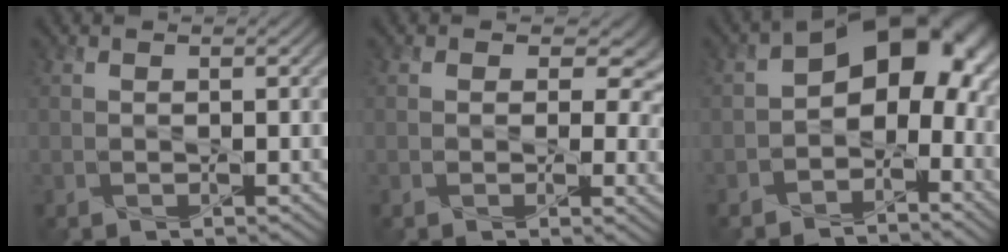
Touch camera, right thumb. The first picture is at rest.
{"total": 4.7, "force": [0.8, 3.6, 2.9], "torque": [-0.036, -0.011, 0.003]}
{"total": 11.2, "force": [-1.7, 7.4, 8.2], "torque": [-0.094, 0.007, -0.044]}